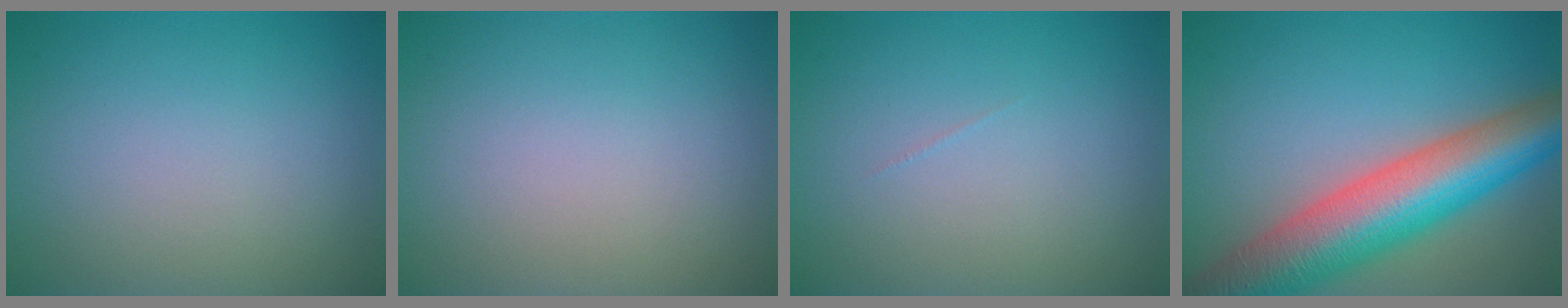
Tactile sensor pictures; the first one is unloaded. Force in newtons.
{"total": 0.0}
{"total": 0.0}
{"total": 11.5, "press": 11.5, "slide": 0.5}